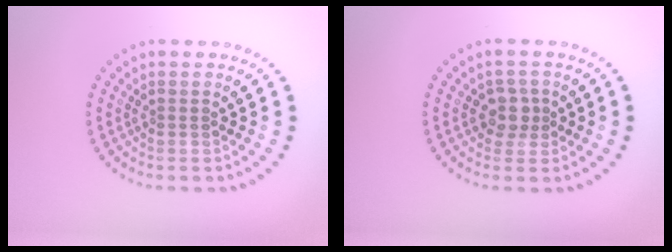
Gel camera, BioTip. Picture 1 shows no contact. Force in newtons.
{"total": 2.0, "press": 1.7, "slide": 1.0}